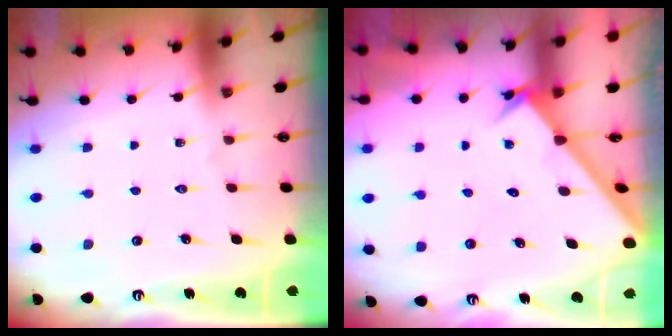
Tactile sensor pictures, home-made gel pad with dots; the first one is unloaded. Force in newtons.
{"total": 2.1, "press": 2.1, "slide": 0.2}